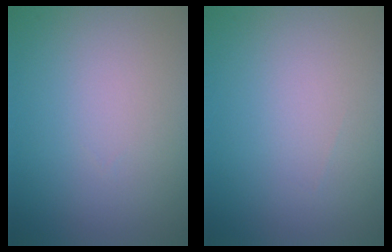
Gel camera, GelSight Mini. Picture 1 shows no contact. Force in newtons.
{"total": 0.0}